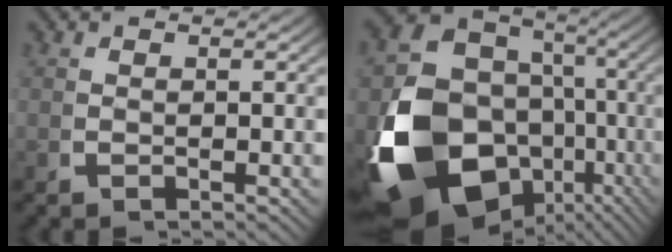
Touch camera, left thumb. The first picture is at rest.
{"total": 23.2, "force": [-5.1, 16.1, 15.9], "torque": [-0.339, -0.092, -0.050]}